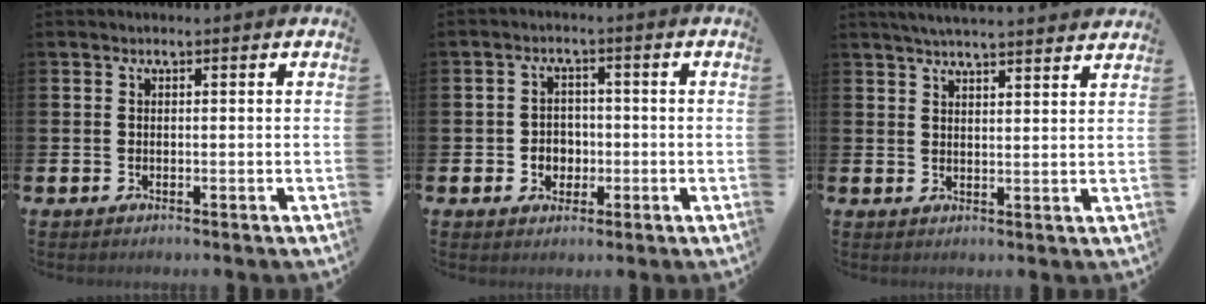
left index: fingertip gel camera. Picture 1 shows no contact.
{"total": 3.0, "force": [-0.5, 2.8, 1.0], "torque": [-0.019, 0.001, -0.018]}
{"total": 4.1, "force": [4.0, -0.2, 0.9], "torque": [-0.024, -0.017, 0.071]}